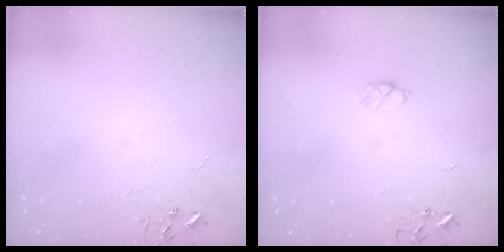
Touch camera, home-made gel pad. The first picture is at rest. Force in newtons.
{"total": 4.5, "press": 4.4, "slide": 0.8}